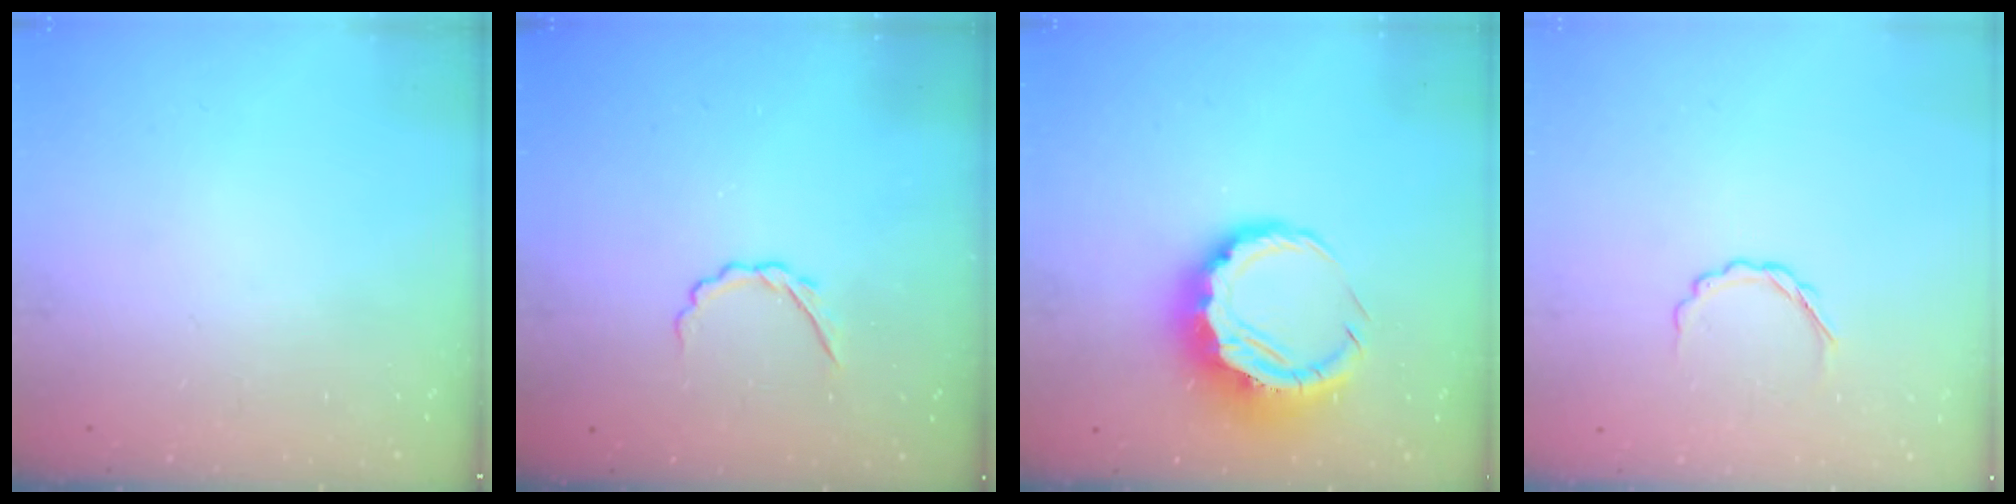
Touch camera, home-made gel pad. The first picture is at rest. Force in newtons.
{"total": 2.6, "press": 2.5, "slide": 0.8}
{"total": 10.7, "press": 10.5, "slide": 2.1}
{"total": 3.6, "press": 3.5, "slide": 0.8}